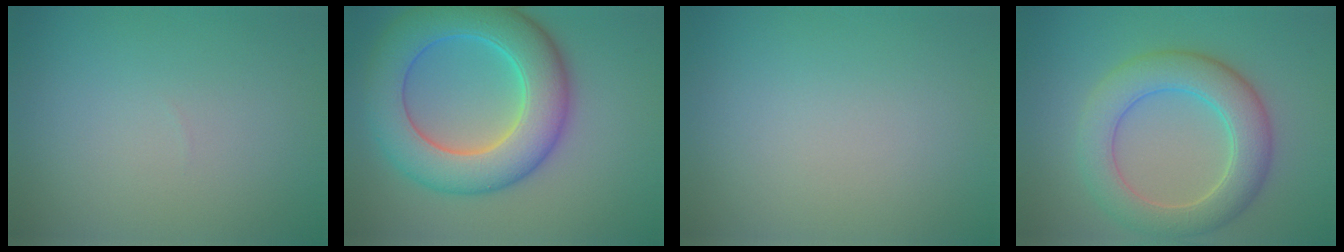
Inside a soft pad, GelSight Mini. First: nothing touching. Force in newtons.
{"total": 9.9, "press": 9.9, "slide": 0.3}
{"total": 0.0}
{"total": 6.3, "press": 6.3, "slide": 0.1}